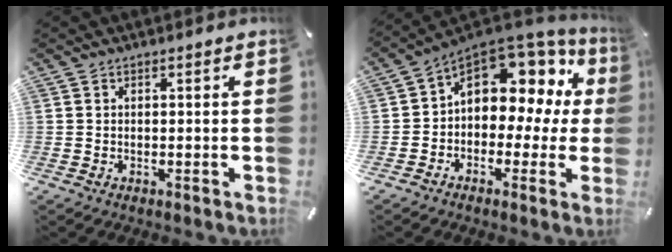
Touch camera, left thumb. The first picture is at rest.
{"total": 11.3, "force": [4.4, 7.9, 6.8], "torque": [-0.102, -0.039, 0.077]}